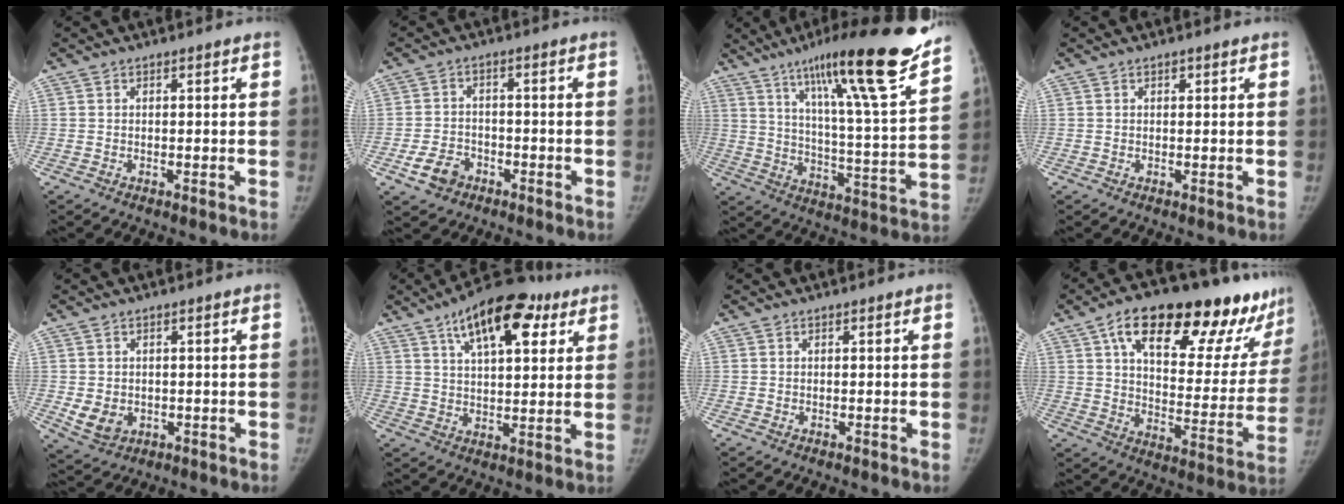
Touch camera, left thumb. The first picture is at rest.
{"total": 5.4, "force": [-2.9, 4.0, 2.3], "torque": [-0.035, 0.019, -0.047]}
{"total": 25.8, "force": [18.2, 2.0, 18.2], "torque": [-0.262, -0.079, 0.280]}
{"total": 0.8, "force": [0.5, 0.4, 0.5], "torque": [-0.003, -0.002, 0.007]}
{"total": 5.0, "force": [-0.6, 4.1, 2.8], "torque": [-0.040, -0.006, 0.005]}
{"total": 16.7, "force": [8.5, 7.2, 12.4], "torque": [-0.161, -0.011, 0.131]}
{"total": 0.0}
{"total": 29.1, "force": [17.7, 11.1, 20.2], "torque": [-0.251, -0.038, 0.261]}